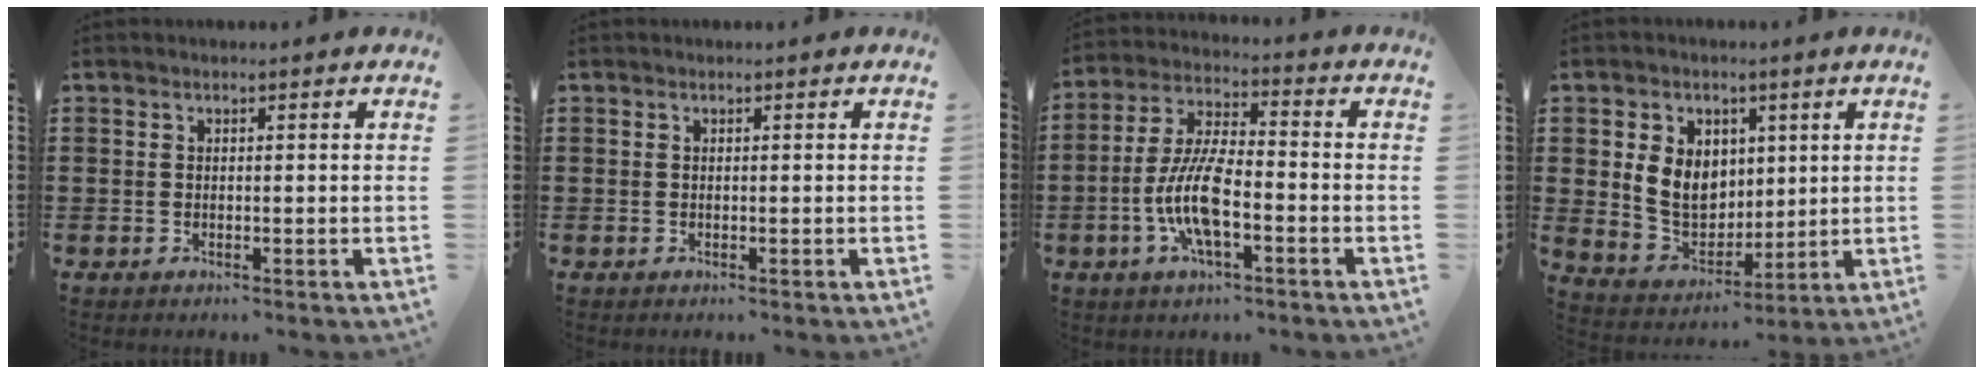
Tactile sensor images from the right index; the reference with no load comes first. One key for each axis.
{"total": 0.0}
{"total": 10.0, "fx": -3.0, "fy": 3.3, "fz": 8.9, "tx": -0.201, "ty": -0.009, "tz": -0.062}
{"total": 7.7, "fx": 1.2, "fy": 6.5, "fz": 4.0, "tx": -0.088, "ty": 0.010, "tz": 0.021}